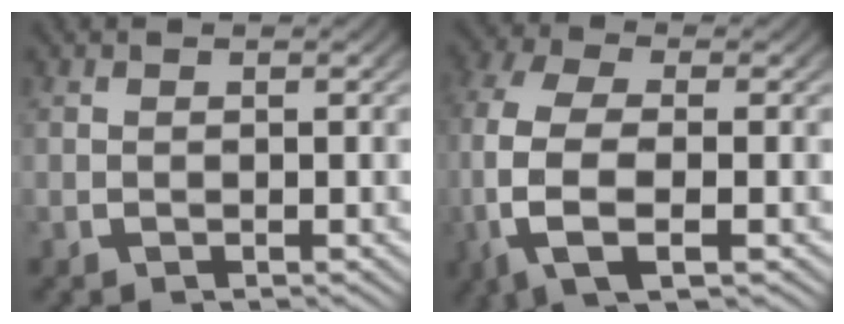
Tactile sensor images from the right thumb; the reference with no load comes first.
{"total": 10.2, "force": [-1.0, 6.3, 7.9], "torque": [-0.217, -0.036, -0.002]}